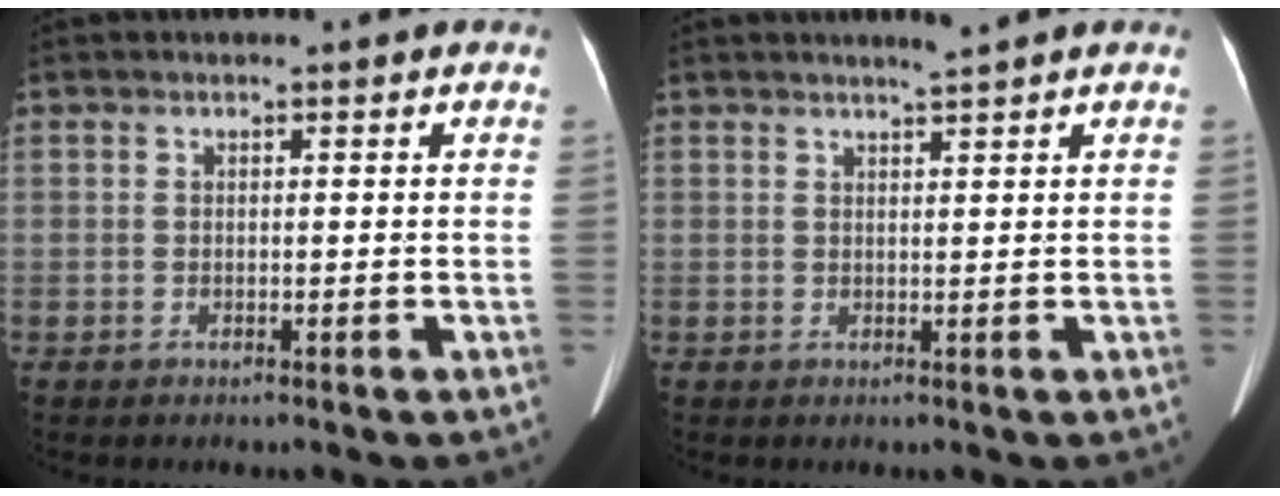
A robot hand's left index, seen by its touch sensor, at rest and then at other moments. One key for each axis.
{"total": 1.5, "fx": 1.3, "fy": -0.6, "fz": 0.5, "tx": -0.014, "ty": -0.006, "tz": 0.026}